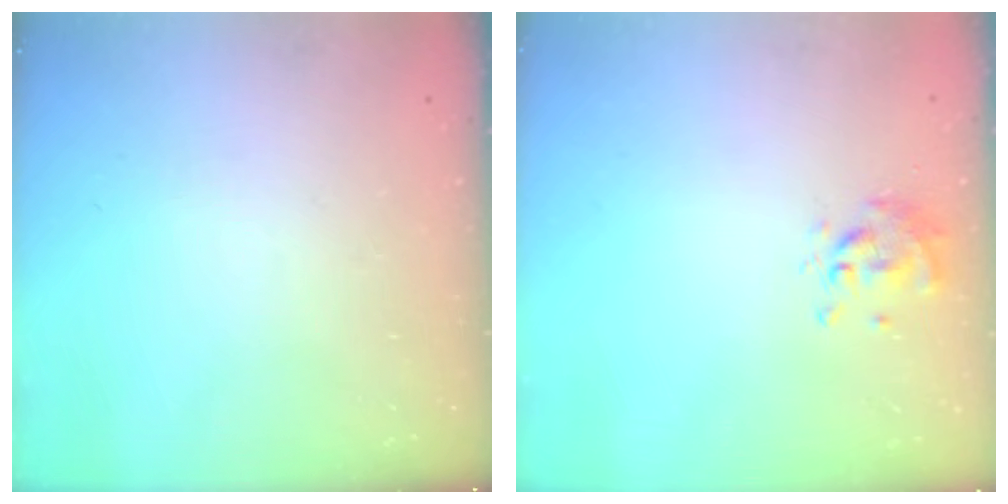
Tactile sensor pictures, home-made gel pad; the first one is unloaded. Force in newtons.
{"total": 0.6, "press": 0.6, "slide": 0.2}